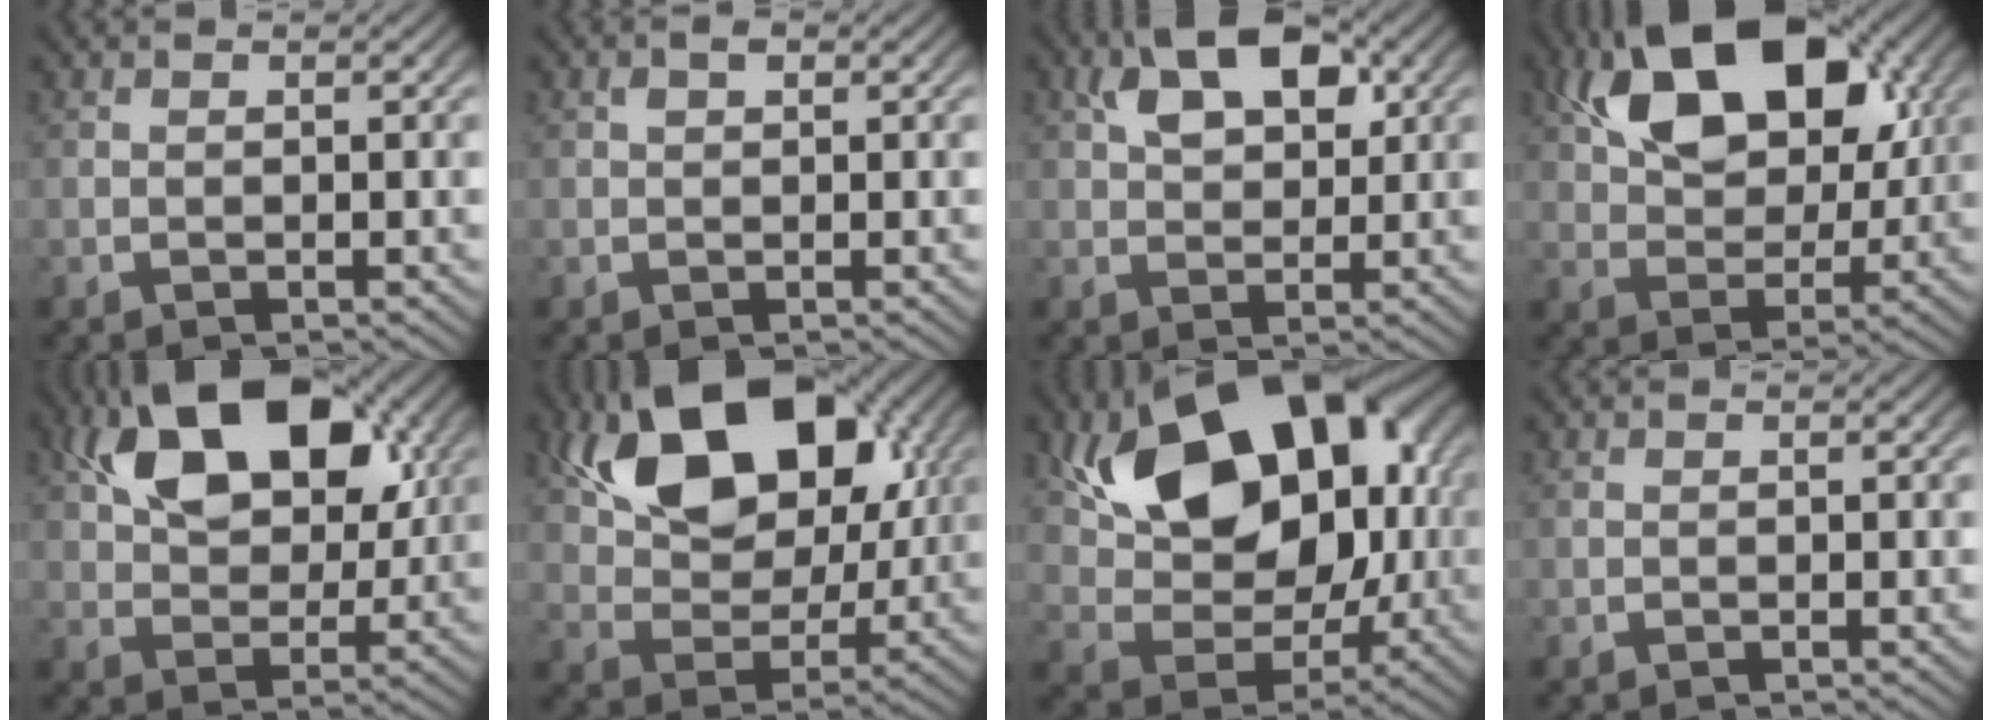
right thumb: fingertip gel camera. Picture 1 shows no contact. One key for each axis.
{"total": 1.1, "fx": 0.6, "fy": 0.6, "fz": 0.7, "tx": -0.011, "ty": 0.002, "tz": 0.012}
{"total": 6.1, "fx": 2.7, "fy": 3.4, "fz": 4.3, "tx": -0.060, "ty": 0.008, "tz": 0.048}
{"total": 12.9, "fx": 4.4, "fy": 7.6, "fz": 9.3, "tx": -0.168, "ty": 0.001, "tz": 0.076}
{"total": 11.6, "fx": 4.1, "fy": 6.8, "fz": 8.5, "tx": -0.148, "ty": 0.001, "tz": 0.072}
{"total": 15.0, "fx": 4.6, "fy": 8.9, "fz": 11.1, "tx": -0.201, "ty": -0.001, "tz": 0.078}
{"total": 18.4, "fx": 3.6, "fy": 11.8, "fz": 13.7, "tx": -0.251, "ty": -0.013, "tz": 0.061}
{"total": 0.0}